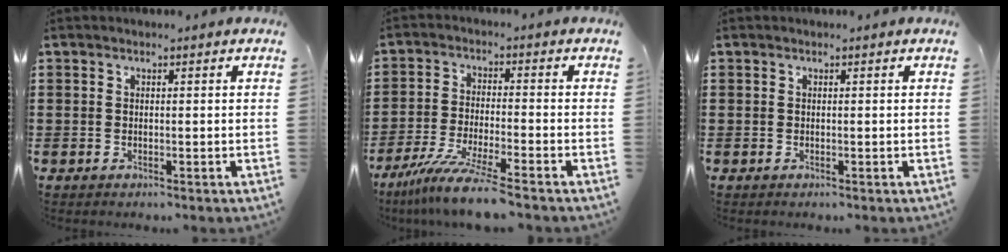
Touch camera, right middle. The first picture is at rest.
{"total": 7.9, "force": [-6.5, -0.3, 4.4], "torque": [-0.089, -0.016, -0.125]}
{"total": 0.0}